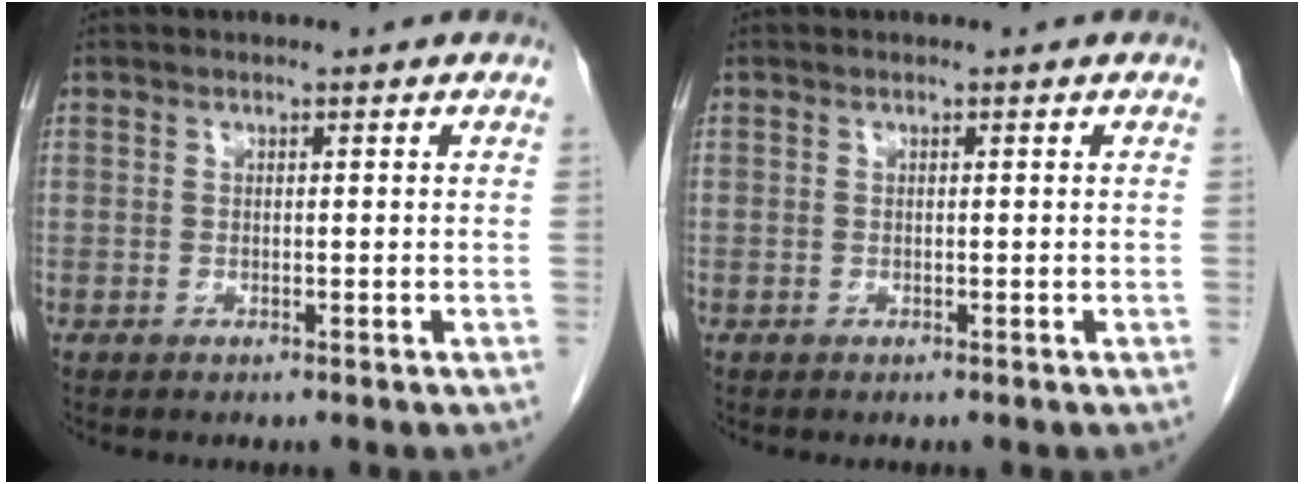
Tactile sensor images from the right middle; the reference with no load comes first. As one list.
[{"total": 0.0}]